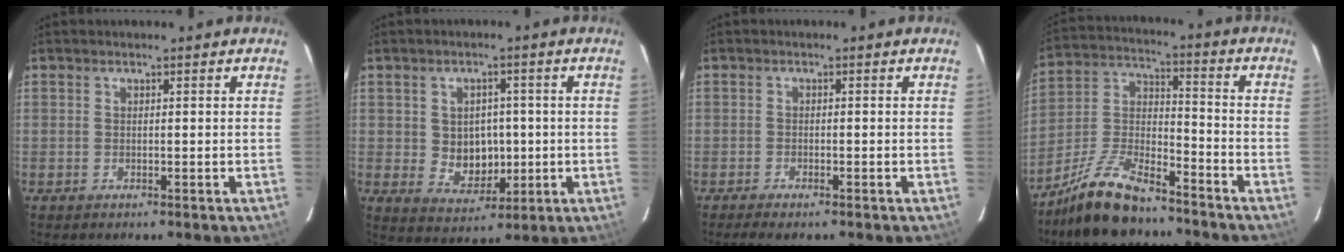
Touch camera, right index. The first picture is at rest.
{"total": 6.9, "force": [-0.1, 5.9, 3.7], "torque": [-0.069, 0.005, 0.017]}
{"total": 2.7, "force": [-2.3, 0.4, 1.4], "torque": [-0.037, -0.009, -0.040]}
{"total": 14.3, "force": [-10.9, 4.9, 7.9], "torque": [-0.177, 0.011, -0.204]}